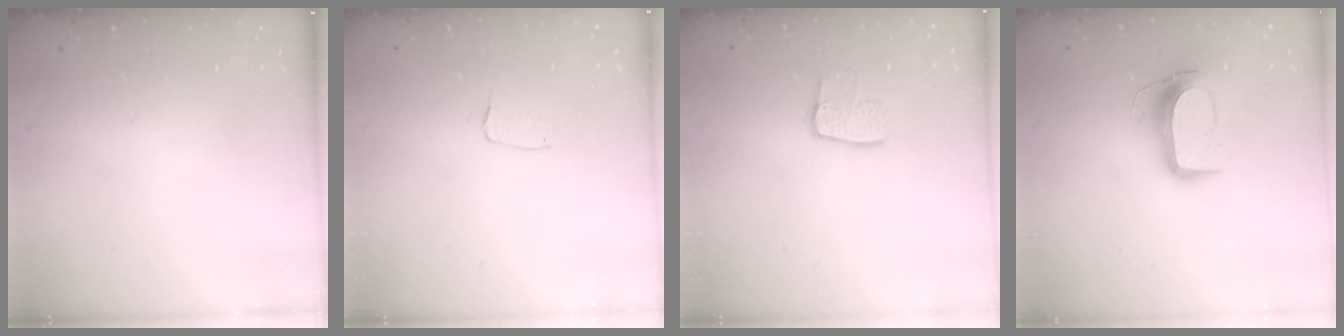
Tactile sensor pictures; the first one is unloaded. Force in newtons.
{"total": 3.0, "press": 3.0, "slide": 0.2}
{"total": 7.7, "press": 7.7, "slide": 0.7}
{"total": 10.6, "press": 10.5, "slide": 1.0}